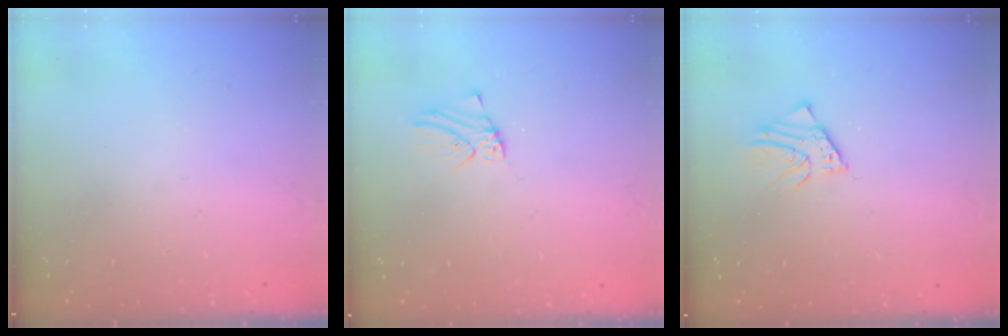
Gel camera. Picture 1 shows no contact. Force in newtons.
{"total": 0.9, "press": 0.9, "slide": 0.1}
{"total": 1.4, "press": 1.4, "slide": 0.0}